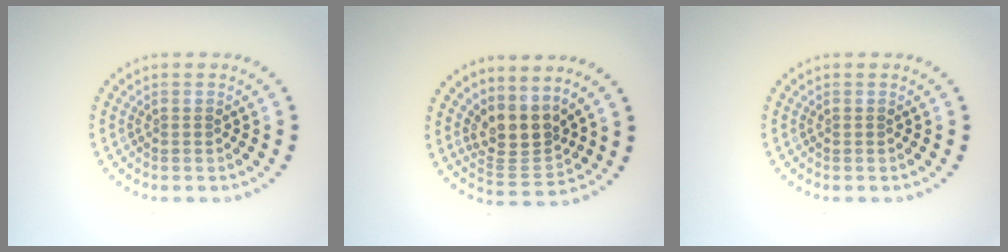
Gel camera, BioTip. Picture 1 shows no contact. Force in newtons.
{"total": 3.6, "press": 2.7, "slide": 2.4}
{"total": 0.0}